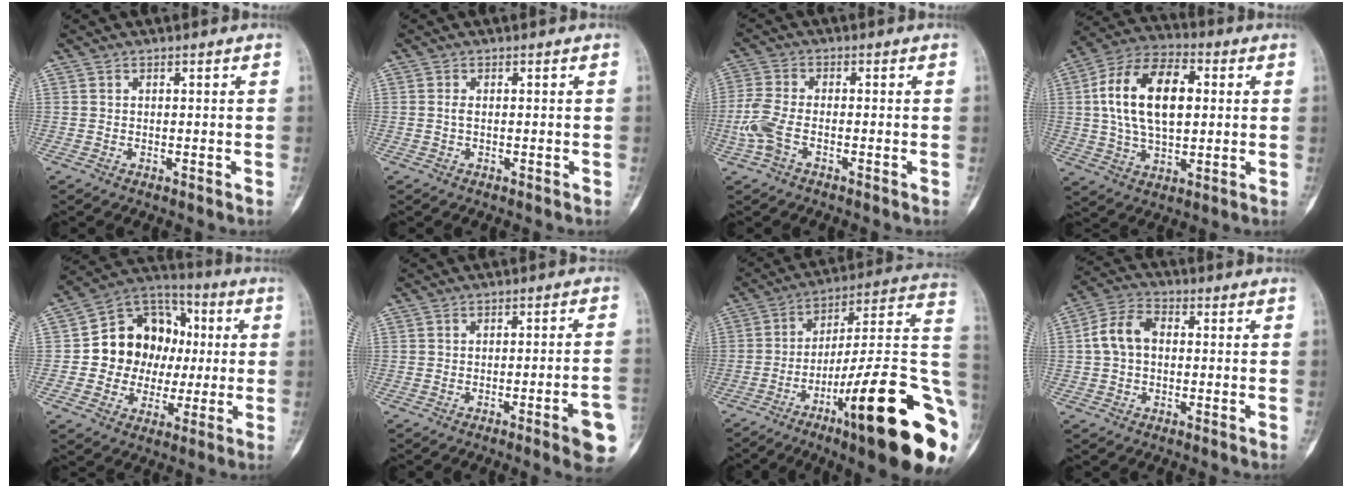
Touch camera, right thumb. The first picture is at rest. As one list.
[{"total": 0.8, "force": [-0.1, 0.4, 0.7], "torque": [-0.014, 0.000, -0.005]}, {"total": 6.3, "force": [-2.2, 3.3, 5.0], "torque": [-0.127, 0.012, -0.049]}, {"total": 17.4, "force": [2.4, 10.0, 14.0], "torque": [-0.241, 0.017, 0.040]}, {"total": 16.6, "force": [0.5, 14.0, 8.9], "torque": [-0.081, 0.032, 0.009]}, {"total": 8.4, "force": [-3.6, 1.0, 7.5], "torque": [-0.085, 0.016, -0.045]}, {"total": 29.9, "force": [-9.7, 5.5, 27.7], "torque": [-0.321, 0.041, -0.147]}, {"total": 7.7, "force": [0.3, 5.4, 5.4], "torque": [-0.099, 0.026, -0.004]}]